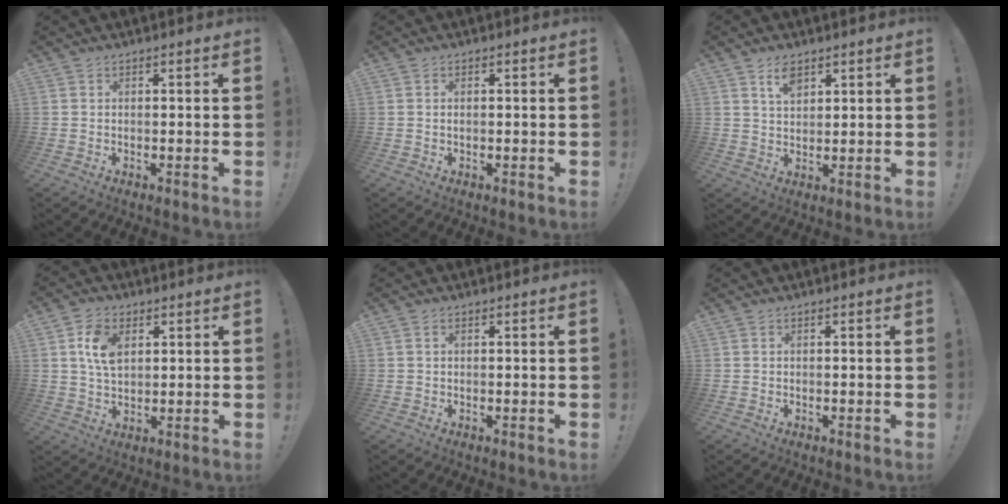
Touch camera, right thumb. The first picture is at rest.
{"total": 0.8, "force": [0.2, 0.4, 0.7], "torque": [-0.013, 0.003, 0.003]}
{"total": 4.8, "force": [2.9, 2.5, 2.9], "torque": [-0.045, -0.011, 0.050]}
{"total": 8.7, "force": [2.8, 5.8, 5.9], "torque": [-0.111, 0.004, 0.053]}
{"total": 0.6, "force": [0.3, 0.3, 0.5], "torque": [-0.005, 0.000, 0.003]}
{"total": 0.0}